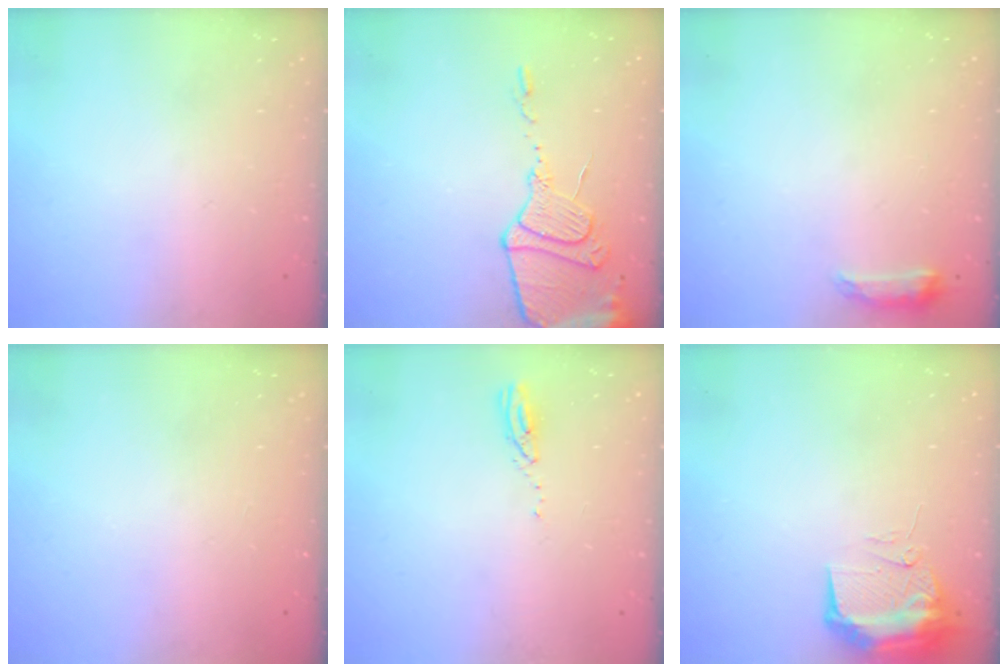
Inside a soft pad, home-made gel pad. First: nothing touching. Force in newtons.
{"total": 14.1, "press": 14.0, "slide": 1.3}
{"total": 6.5, "press": 6.4, "slide": 1.0}
{"total": 0.0}
{"total": 3.2, "press": 3.2, "slide": 0.2}
{"total": 9.8, "press": 9.7, "slide": 1.2}